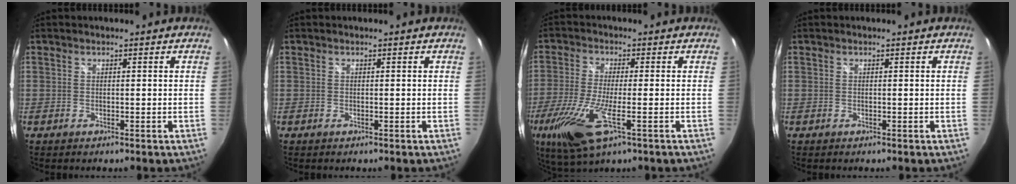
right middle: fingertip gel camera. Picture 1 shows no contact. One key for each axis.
{"total": 0.0}
{"total": 13.1, "fx": -5.6, "fy": 3.3, "fz": 11.3, "tx": -0.251, "ty": -0.043, "tz": -0.105}
{"total": 0.0}